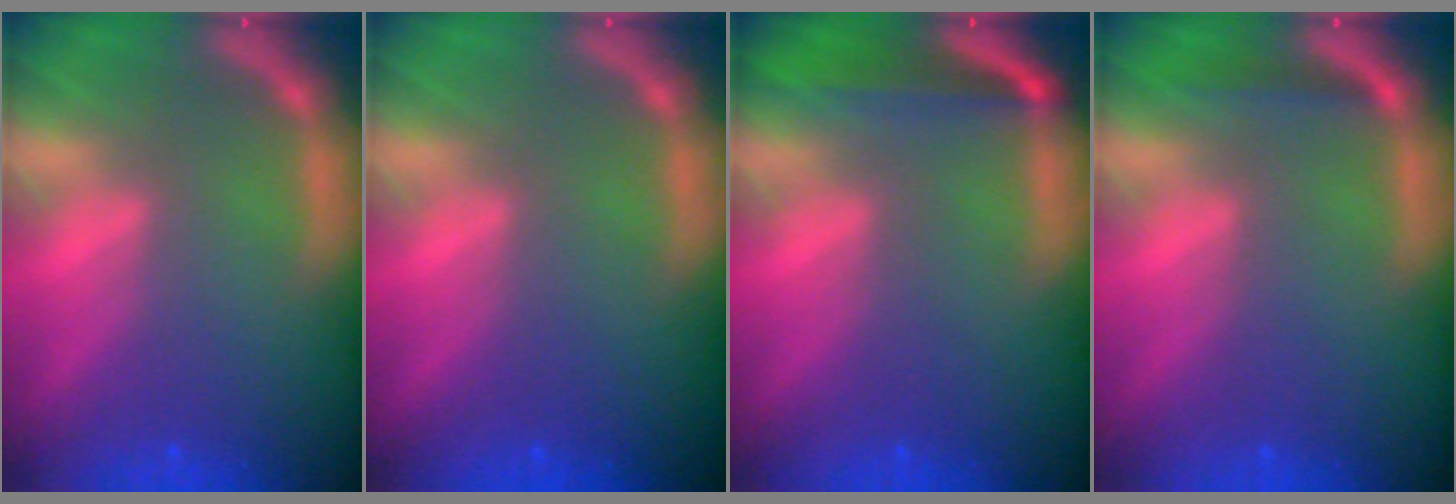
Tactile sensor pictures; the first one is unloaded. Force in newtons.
{"total": 0.0}
{"total": 4.0}
{"total": 1.4}